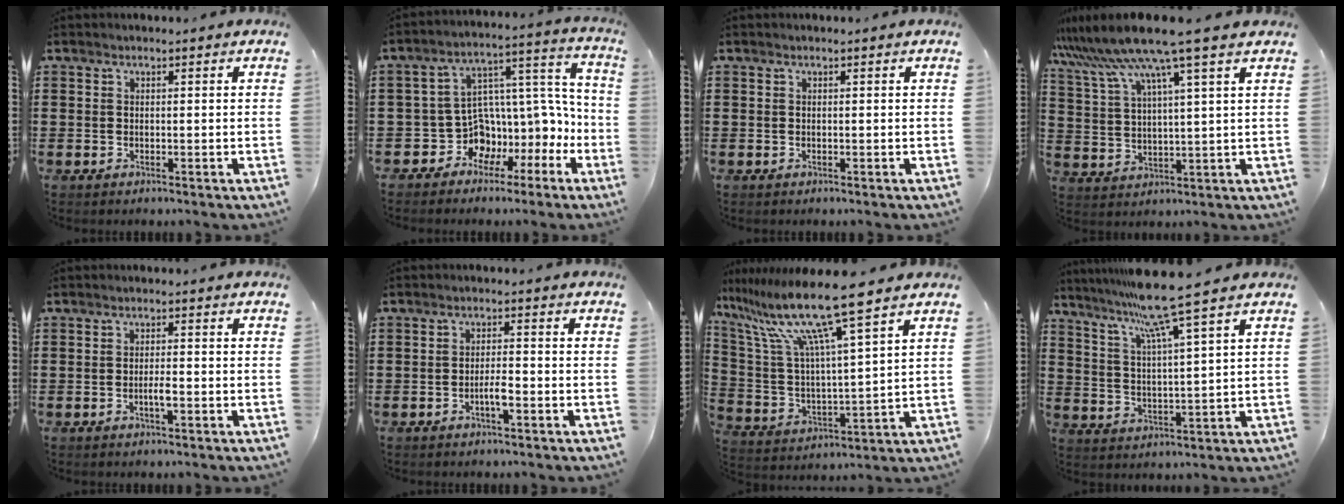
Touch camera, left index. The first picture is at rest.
{"total": 6.5, "force": [-1.3, 5.3, 3.5], "torque": [-0.088, -0.038, -0.022]}
{"total": 0.0}
{"total": 10.4, "force": [7.9, -0.3, 6.8], "torque": [-0.158, -0.036, 0.132]}
{"total": 2.1, "force": [-0.8, 0.4, 2.0], "torque": [-0.036, 0.002, -0.015]}
{"total": 2.8, "force": [-1.3, 0.6, 2.4], "torque": [-0.044, 0.004, -0.024]}
{"total": 12.7, "force": [9.7, 0.2, 8.1], "torque": [-0.194, -0.059, 0.159]}
{"total": 9.8, "force": [7.7, -1.5, 5.9], "torque": [-0.139, -0.036, 0.127]}